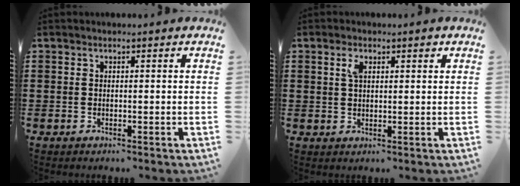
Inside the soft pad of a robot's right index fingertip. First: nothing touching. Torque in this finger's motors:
{"motor_torque": [0.13, -0.01, 0.05, 0.01]}